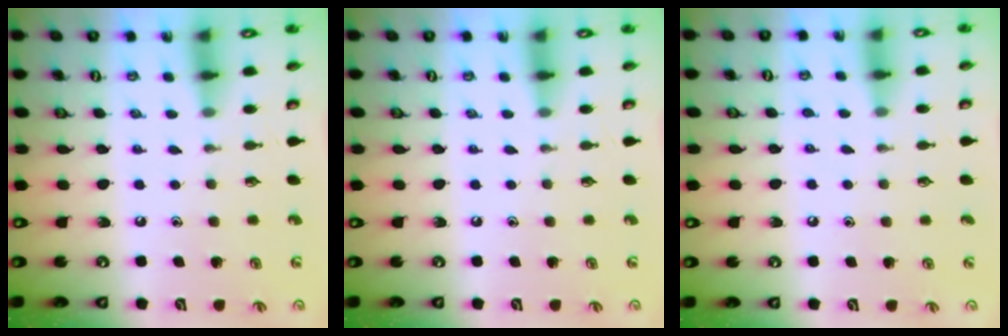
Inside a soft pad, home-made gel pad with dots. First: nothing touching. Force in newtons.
{"total": 0.0}
{"total": 4.0, "press": 3.9, "slide": 0.6}